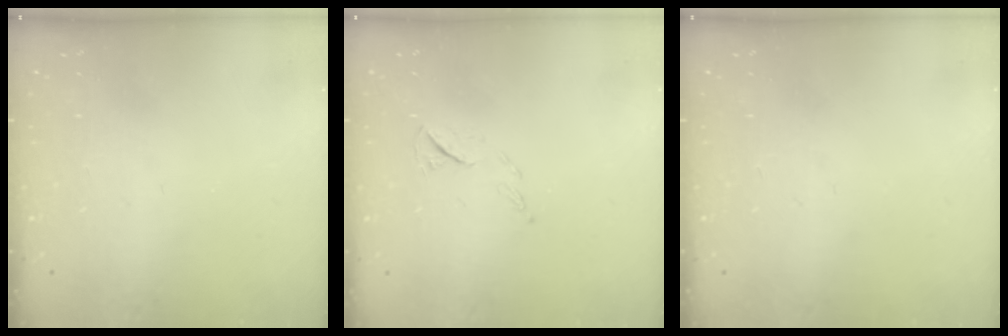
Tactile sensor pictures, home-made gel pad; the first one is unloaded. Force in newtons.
{"total": 5.7, "press": 5.6, "slide": 1.2}
{"total": 0.0}